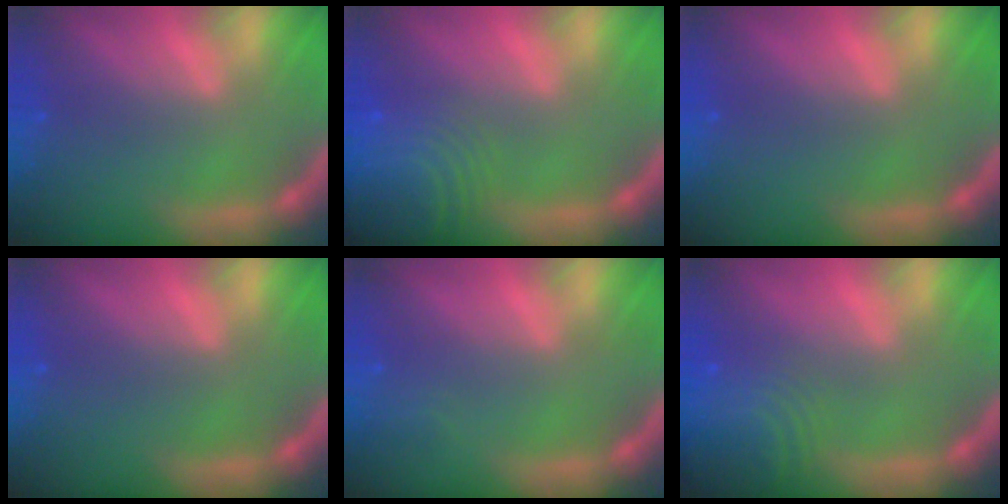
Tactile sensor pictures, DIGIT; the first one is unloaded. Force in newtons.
{"total": 10.1}
{"total": 0.0}
{"total": 0.0}
{"total": 0.9}
{"total": 8.0}